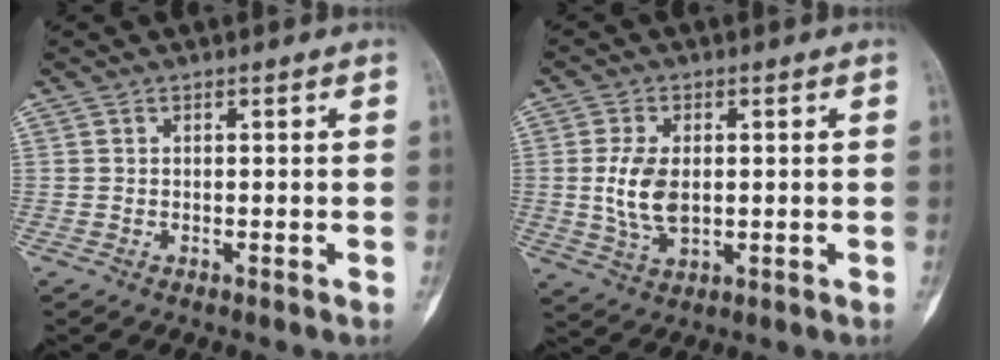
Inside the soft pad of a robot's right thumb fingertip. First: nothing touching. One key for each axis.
{"total": 7.8, "fx": 0.2, "fy": 4.5, "fz": 6.3, "tx": -0.128, "ty": -0.006, "tz": 0.009}